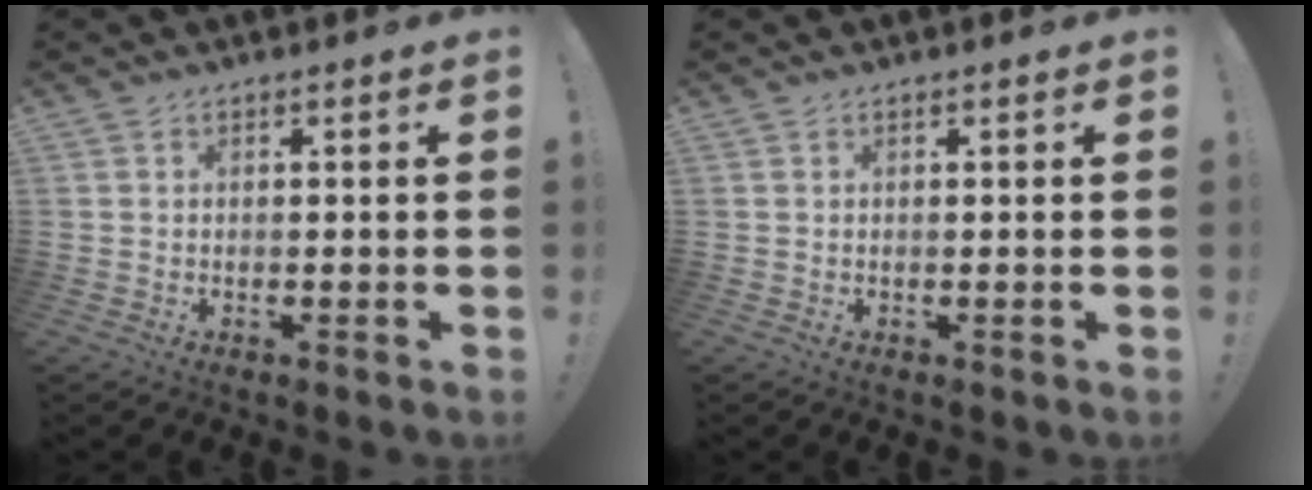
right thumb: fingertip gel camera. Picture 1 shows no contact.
{"total": 0.0}